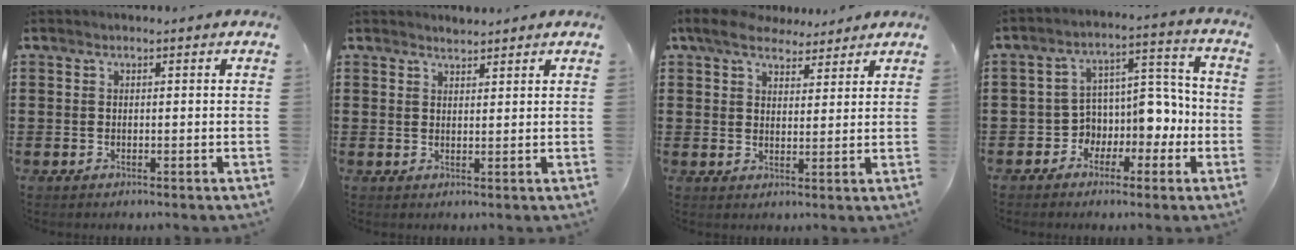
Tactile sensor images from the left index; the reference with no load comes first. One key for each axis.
{"total": 1.5, "fx": 1.5, "fy": 0.2, "fz": 0.1, "tx": -0.005, "ty": 0.002, "tz": 0.029}
{"total": 5.8, "fx": 4.9, "fy": 2.3, "fz": 2.1, "tx": -0.059, "ty": -0.003, "tz": 0.091}
{"total": 6.5, "fx": -1.5, "fy": 5.7, "fz": 2.7, "tx": -0.057, "ty": -0.003, "tz": -0.027}